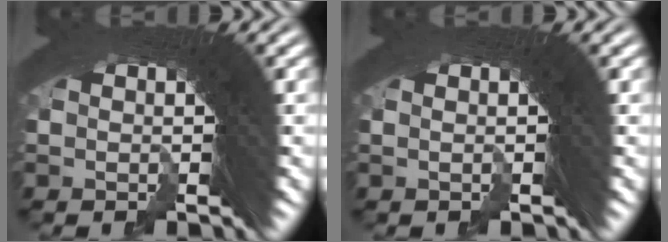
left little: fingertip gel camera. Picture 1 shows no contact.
{"total": 1.3, "force": [0.6, -0.6, 1.0], "torque": [-0.002, 0.015, 0.003]}